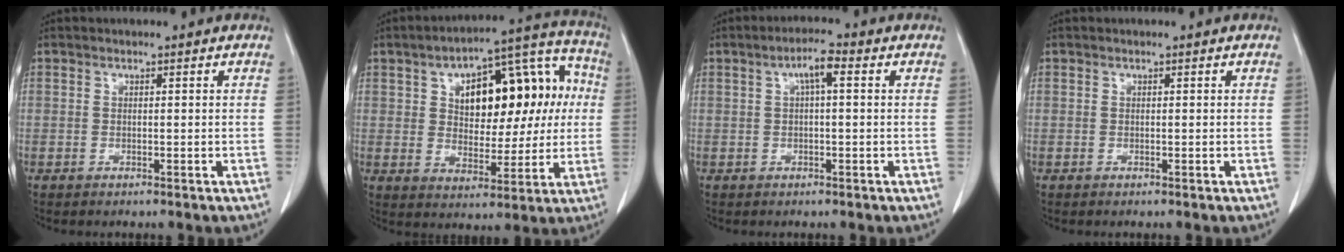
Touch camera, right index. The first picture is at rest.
{"total": 19.4, "force": [3.8, 10.0, 16.2], "torque": [-0.235, 0.052, 0.060]}
{"total": 3.6, "force": [1.0, 0.6, 3.5], "torque": [-0.062, 0.011, 0.016]}
{"total": 0.0}